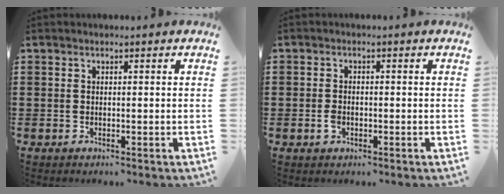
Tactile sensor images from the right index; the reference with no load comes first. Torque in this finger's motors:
{"motor_torque": [0.83, 0.58, 0.24, 0.06]}